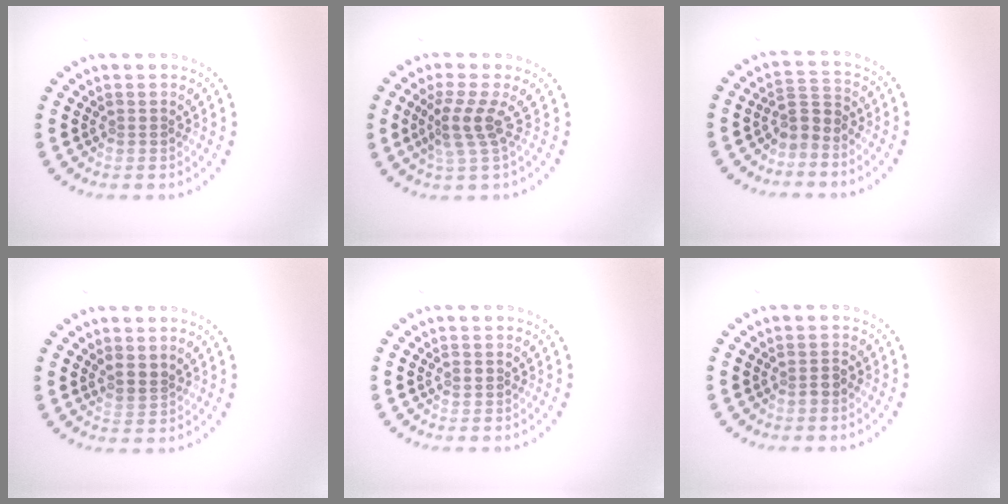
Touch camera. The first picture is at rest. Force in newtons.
{"total": 2.7, "press": 1.9, "slide": 1.9}
{"total": 2.3, "press": 1.5, "slide": 1.7}
{"total": 1.2, "press": 0.9, "slide": 0.8}
{"total": 0.7, "press": 0.7, "slide": 0.1}
{"total": 0.9, "press": 0.8, "slide": 0.5}